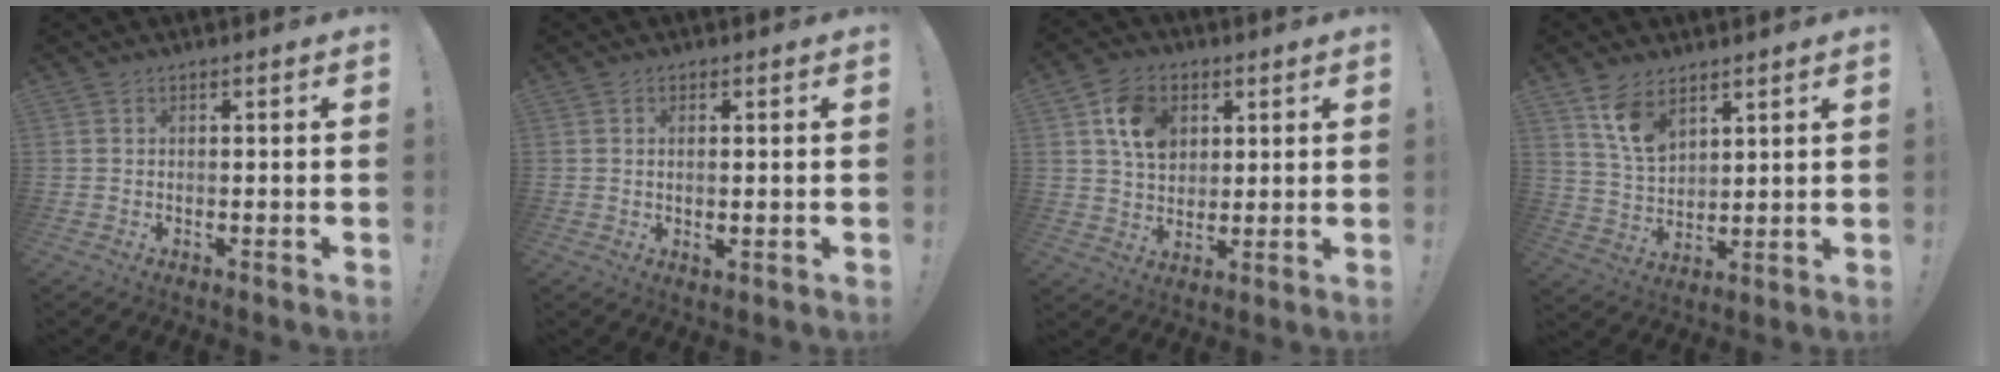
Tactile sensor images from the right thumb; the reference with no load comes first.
{"total": 1.6, "force": [0.5, 0.4, 1.4], "torque": [-0.019, -0.003, 0.007]}
{"total": 11.6, "force": [4.6, 8.7, 6.1], "torque": [-0.095, -0.003, 0.092]}
{"total": 10.1, "force": [6.7, 5.5, 5.1], "torque": [-0.086, -0.034, 0.131]}